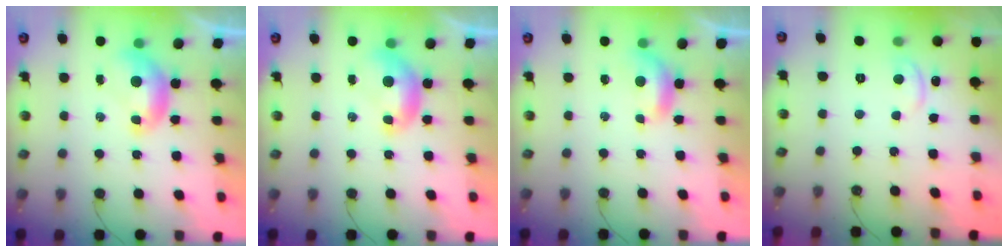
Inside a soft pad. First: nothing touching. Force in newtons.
{"total": 0.0}
{"total": 1.2, "press": 1.1, "slide": 0.5}
{"total": 1.2, "press": 1.0, "slide": 0.6}